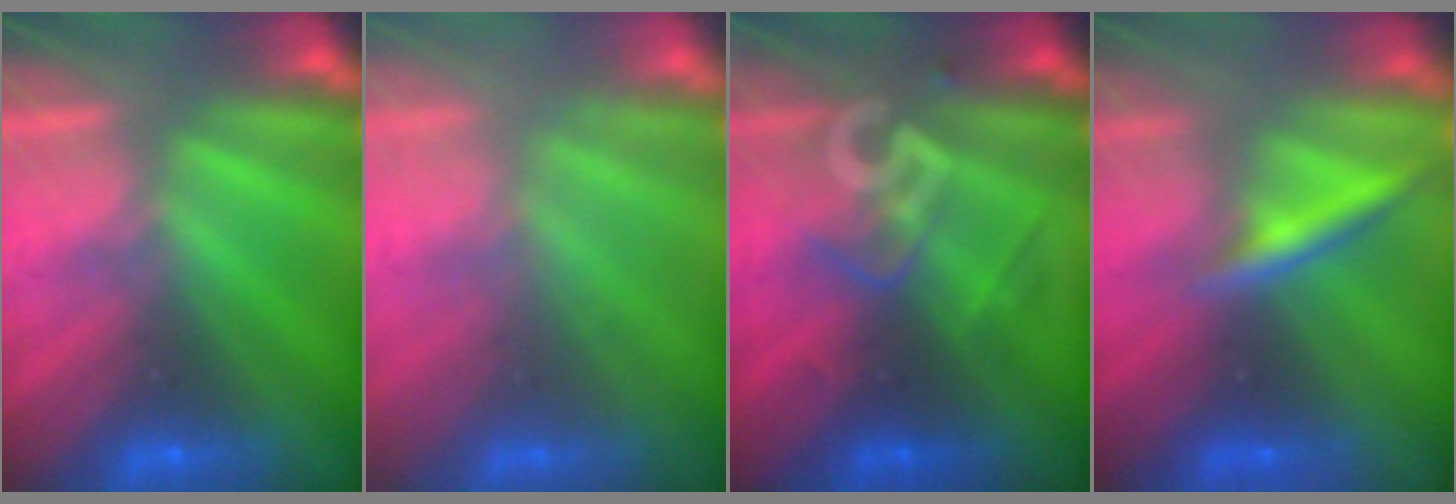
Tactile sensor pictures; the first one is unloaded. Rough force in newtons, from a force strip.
{"total": 2.2}
{"total": 2.7}
{"total": 2.5}